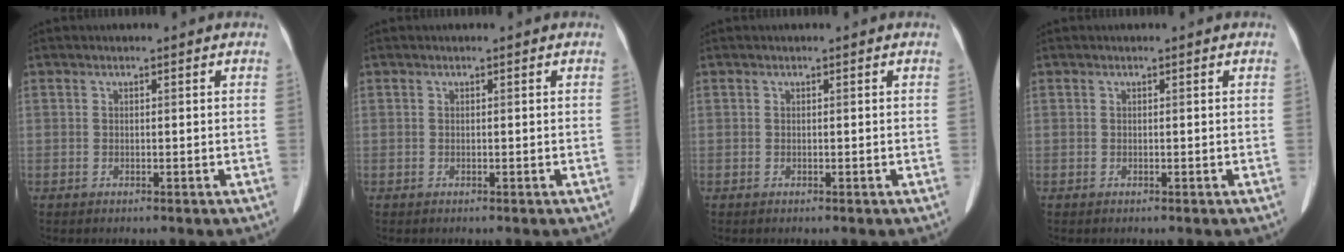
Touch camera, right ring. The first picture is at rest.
{"total": 0.0}
{"total": 0.0}
{"total": 0.0}